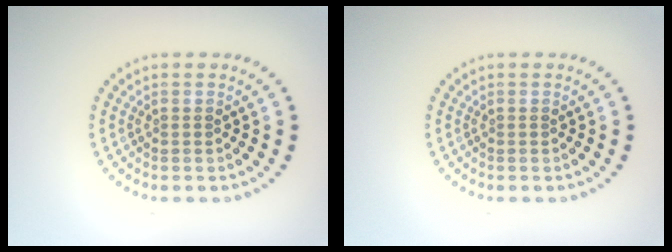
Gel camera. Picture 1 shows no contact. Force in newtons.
{"total": 0.0}